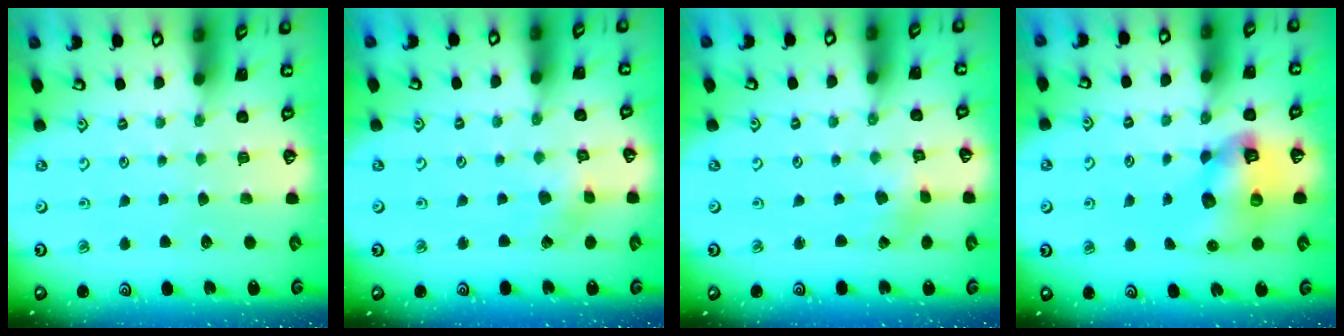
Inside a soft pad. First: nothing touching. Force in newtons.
{"total": 2.3, "press": 2.2, "slide": 0.4}
{"total": 0.8, "press": 0.7, "slide": 0.3}
{"total": 11.6, "press": 11.5, "slide": 1.4}